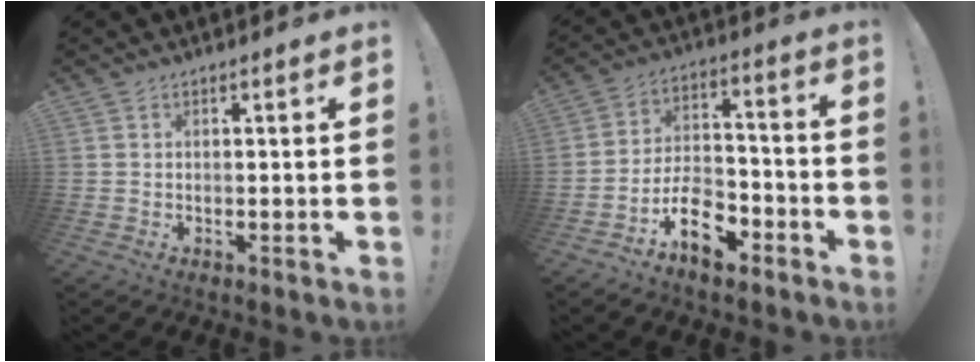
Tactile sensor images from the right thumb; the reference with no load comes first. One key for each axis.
{"total": 12.7, "fx": -7.7, "fy": 7.2, "fz": 7.1, "tx": -0.108, "ty": 0.063, "tz": -0.129}